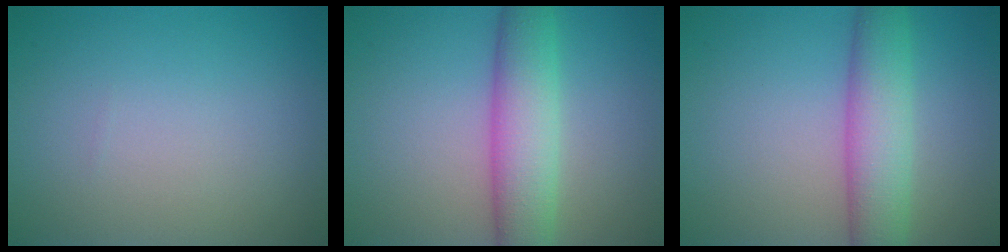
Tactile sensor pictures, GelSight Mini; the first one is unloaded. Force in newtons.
{"total": 5.8, "press": 5.8, "slide": 0.4}
{"total": 5.5, "press": 5.5, "slide": 0.2}